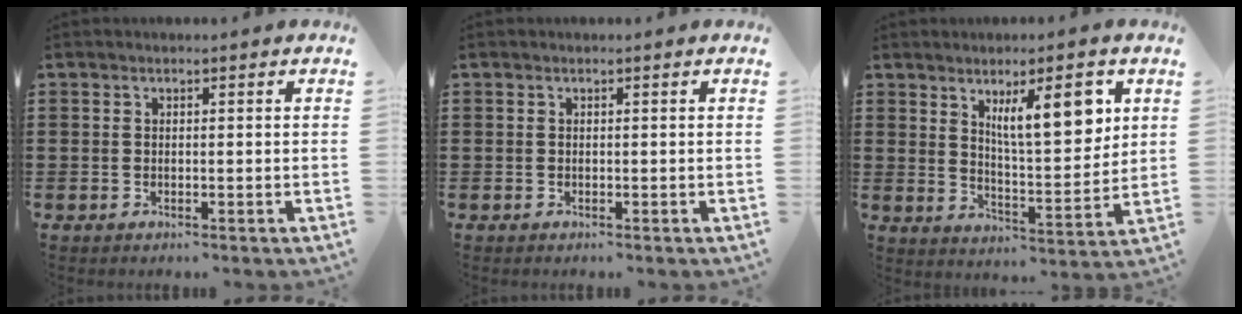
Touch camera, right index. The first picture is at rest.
{"total": 0.0}
{"total": 9.9, "force": [4.4, 3.2, 8.3], "torque": [-0.135, -0.002, 0.069]}